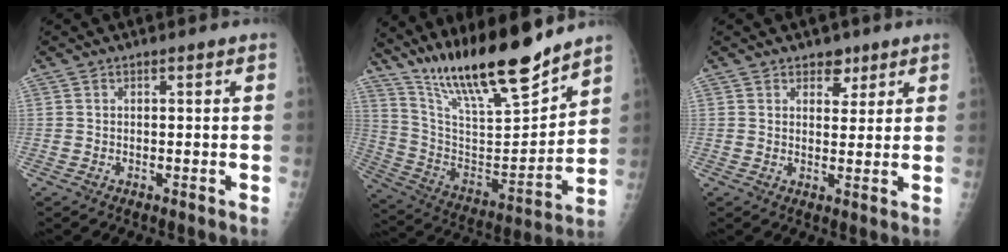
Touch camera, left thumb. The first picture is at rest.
{"total": 22.2, "force": [17.5, 4.2, 13.0], "torque": [-0.199, -0.093, 0.314]}
{"total": 3.8, "force": [2.5, 2.5, 1.5], "torque": [0.004, -0.015, 0.038]}